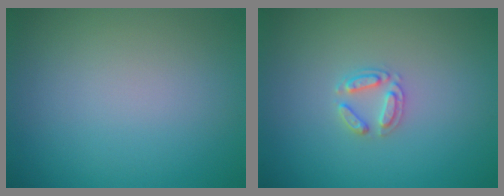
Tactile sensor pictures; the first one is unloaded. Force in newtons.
{"total": 1.9, "press": 1.9, "slide": 0.3}